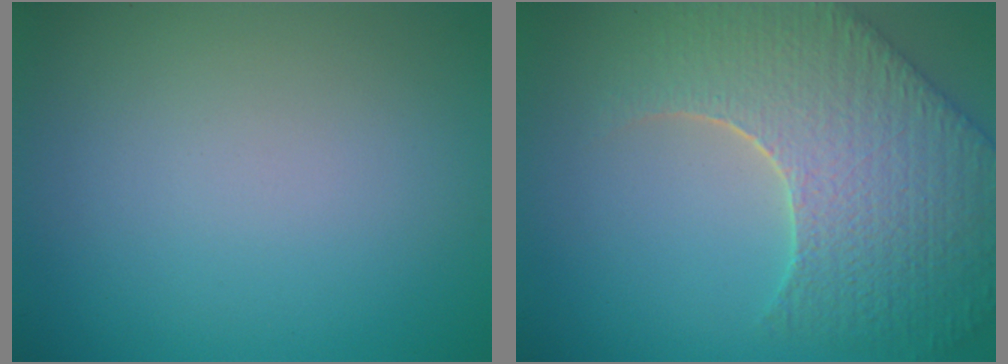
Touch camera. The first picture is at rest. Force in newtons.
{"total": 9.0, "press": 6.4, "slide": 6.4}